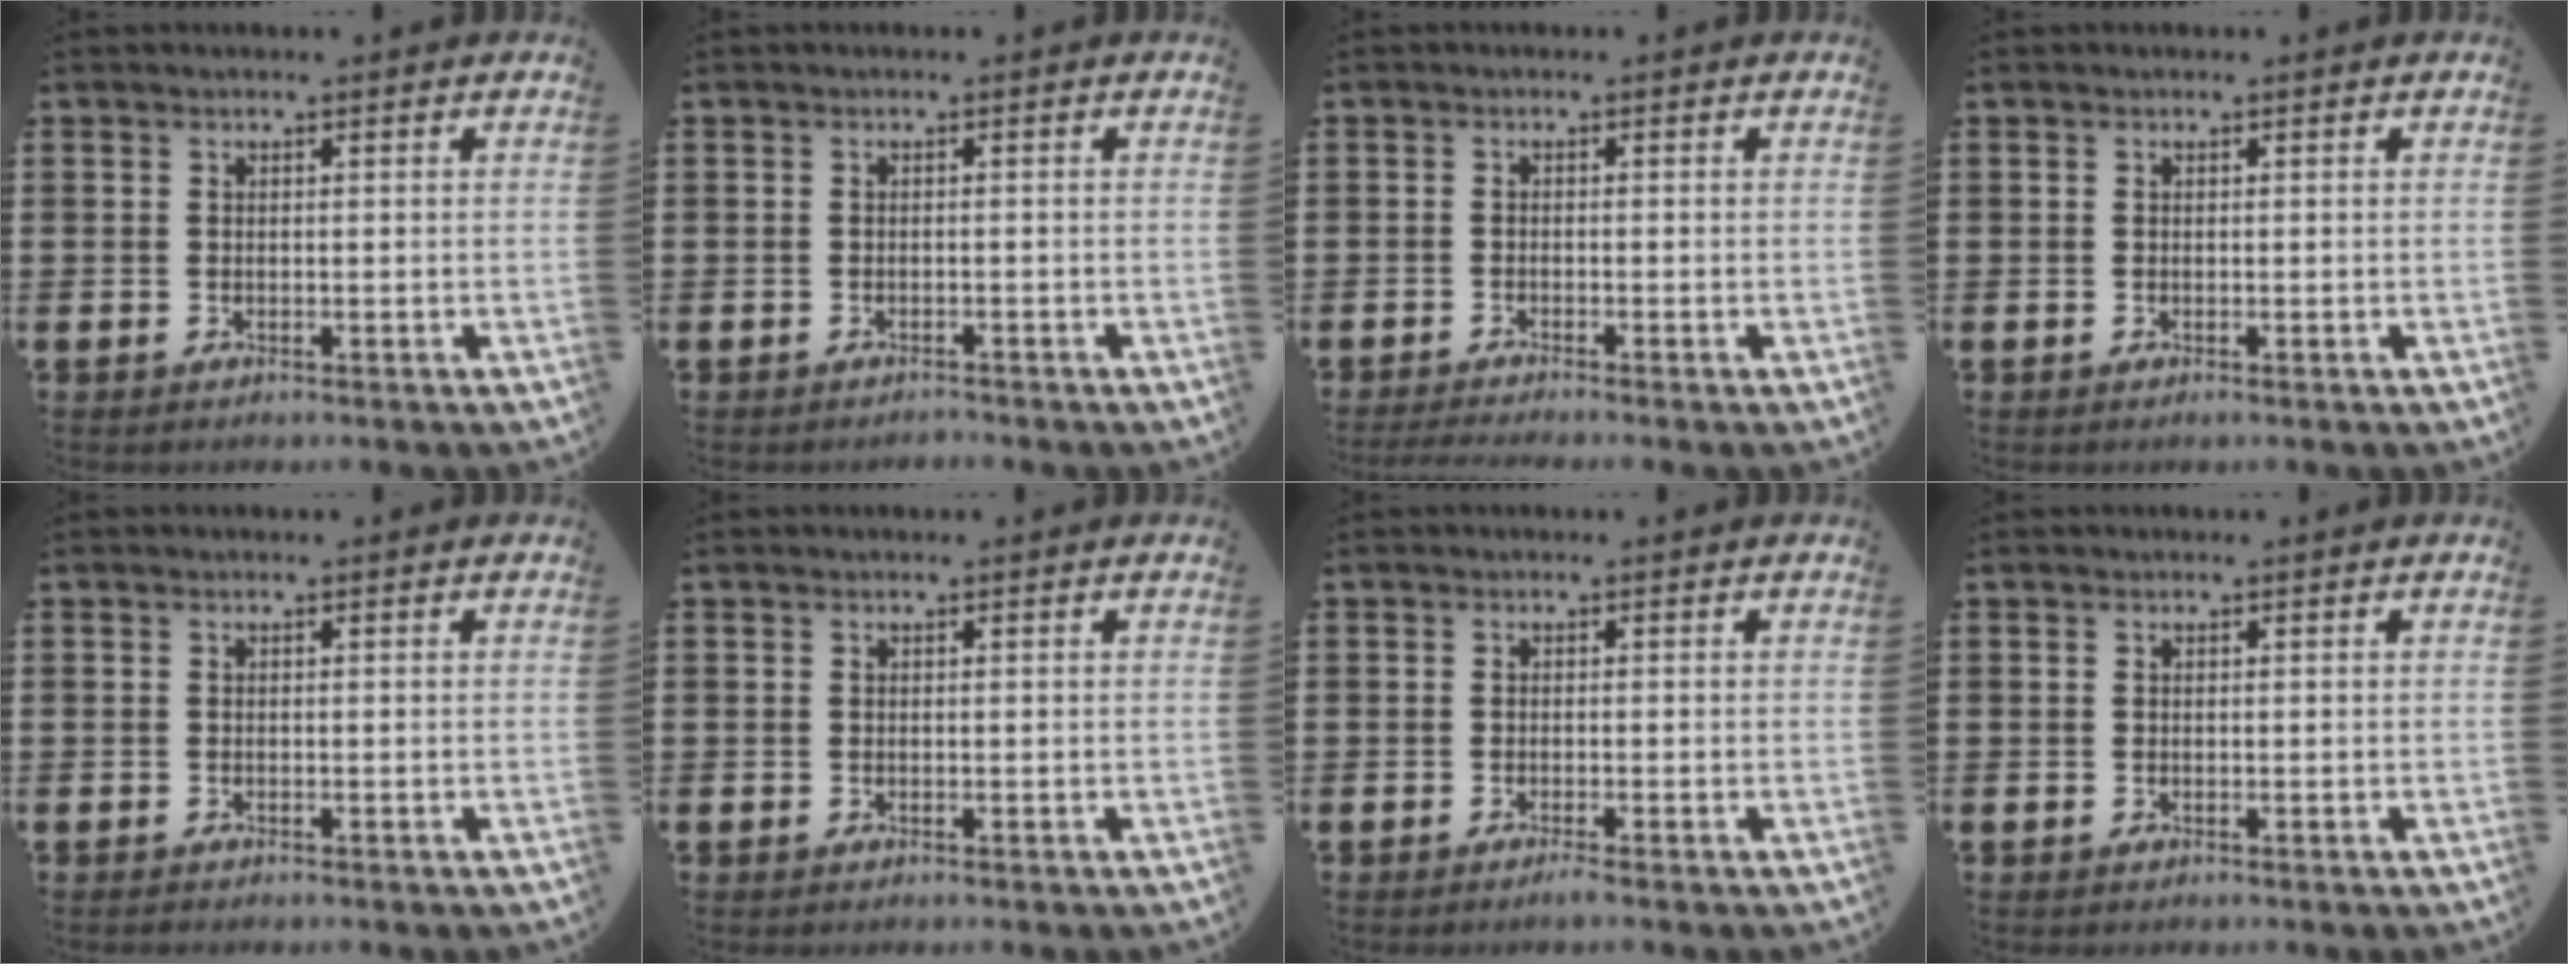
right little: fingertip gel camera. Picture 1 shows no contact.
{"total": 1.1, "force": [-1.1, -0.2, 0.3], "torque": [-0.004, -0.001, -0.021]}
{"total": 1.2, "force": [-1.0, -0.1, 0.6], "torque": [-0.009, 0.000, -0.019]}
{"total": 0.0}
{"total": 0.0}
{"total": 0.0}
{"total": 1.0, "force": [-0.6, 0.0, 0.7], "torque": [-0.011, -0.003, -0.012]}
{"total": 0.0}